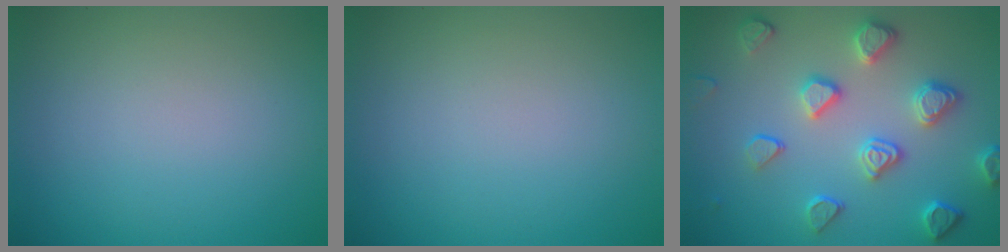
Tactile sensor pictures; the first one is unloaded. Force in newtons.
{"total": 0.0}
{"total": 4.6, "press": 4.1, "slide": 2.1}